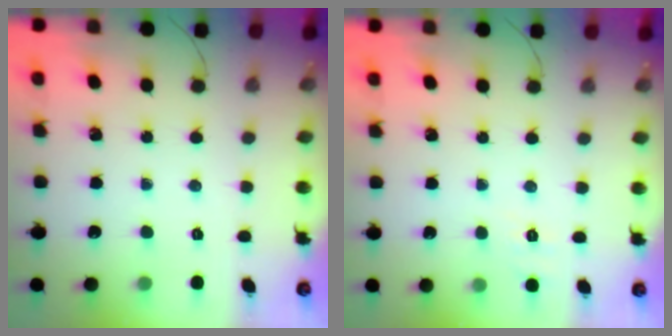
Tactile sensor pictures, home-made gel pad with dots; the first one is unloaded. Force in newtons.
{"total": 6.2, "press": 6.0, "slide": 1.8}